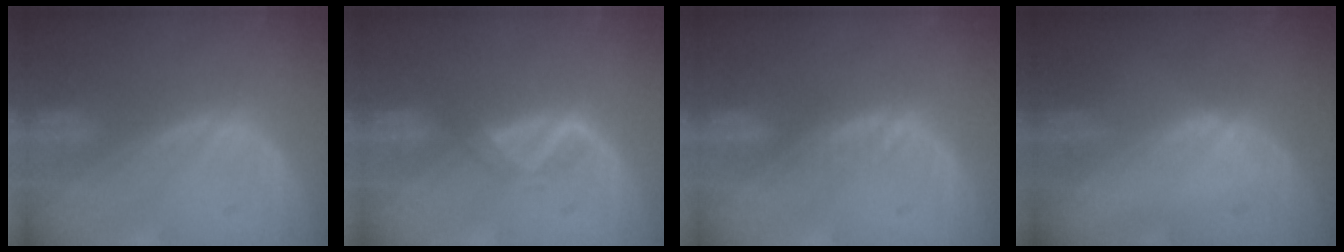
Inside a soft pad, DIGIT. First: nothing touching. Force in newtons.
{"total": 2.1, "press": 2.0, "slide": 0.6}
{"total": 1.6, "press": 1.6, "slide": 0.1}
{"total": 1.2, "press": 0.9, "slide": 0.8}